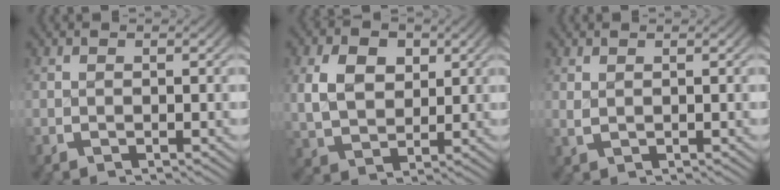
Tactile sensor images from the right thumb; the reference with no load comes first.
{"total": 5.9, "force": [1.4, 4.3, 3.8], "torque": [-0.070, -0.015, 0.039]}
{"total": 0.8, "force": [0.6, 0.3, 0.4], "torque": [-0.012, -0.001, 0.016]}